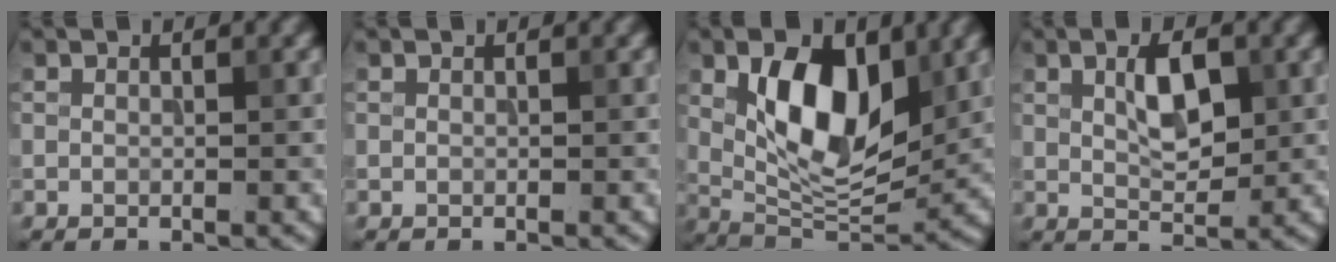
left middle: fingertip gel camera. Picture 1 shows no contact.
{"total": 0.0}
{"total": 9.0, "force": [2.5, 4.7, 7.2], "torque": [-0.124, -0.009, 0.039]}
{"total": 3.7, "force": [1.0, 1.6, 3.1], "torque": [-0.058, 0.003, 0.019]}